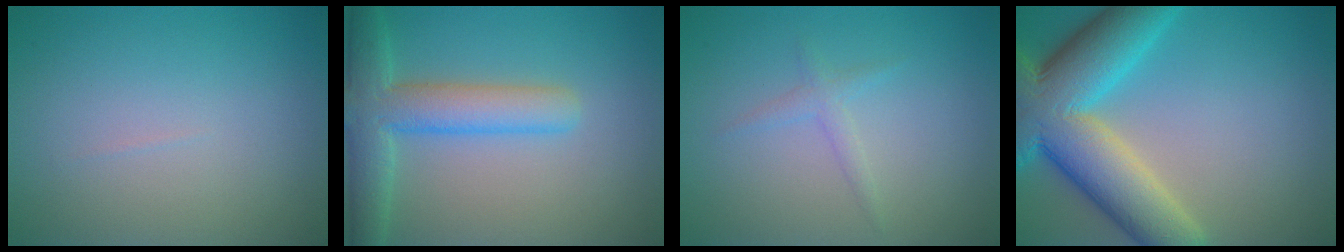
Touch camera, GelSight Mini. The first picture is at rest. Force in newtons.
{"total": 5.9, "press": 5.9, "slide": 0.3}
{"total": 1.2, "press": 1.2, "slide": 0.0}
{"total": 12.3, "press": 12.3, "slide": 0.8}